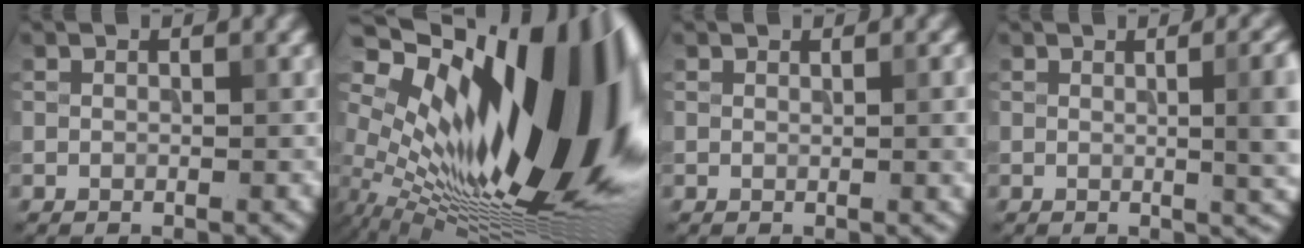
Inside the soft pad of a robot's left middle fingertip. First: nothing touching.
{"total": 20.7, "force": [3.8, 9.2, 18.2], "torque": [-0.278, 0.024, 0.055]}
{"total": 1.8, "force": [-0.2, 0.7, 1.6], "torque": [-0.024, -0.005, -0.003]}
{"total": 5.4, "force": [-0.2, 2.0, 5.1], "torque": [-0.059, -0.010, -0.001]}